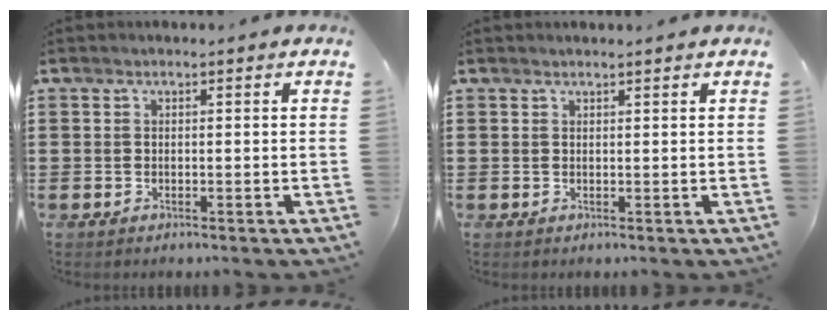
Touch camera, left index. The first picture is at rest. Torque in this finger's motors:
{"motor_torque": [0.02, -0.02, -0.02, -0.01]}